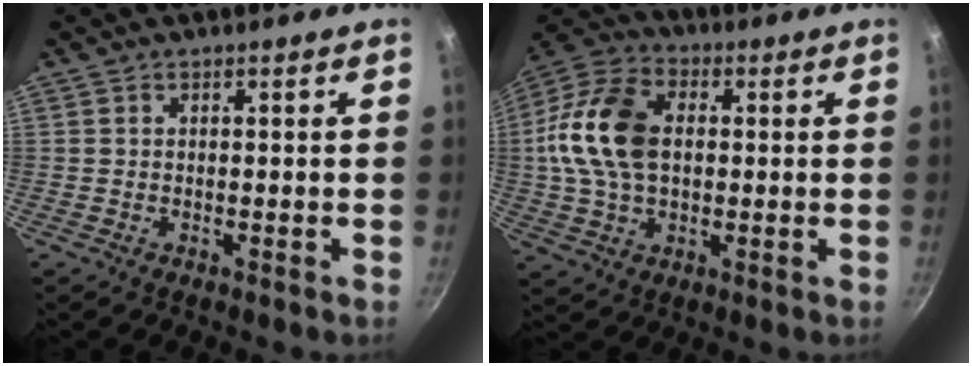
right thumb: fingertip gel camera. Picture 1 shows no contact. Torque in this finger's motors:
{"motor_torque": [1.26, 3.10, 0.70, -0.63, 0.18]}